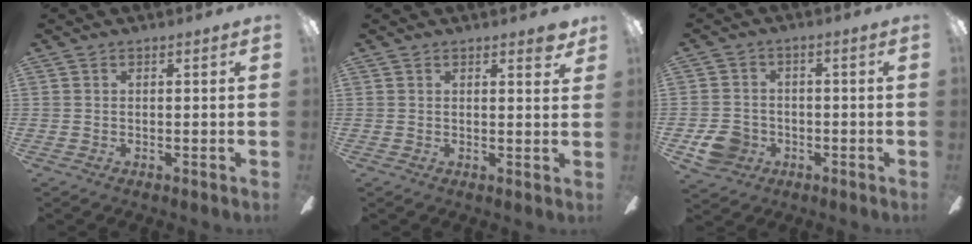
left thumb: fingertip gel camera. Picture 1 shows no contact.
{"total": 2.6, "force": [1.9, 0.7, 1.6], "torque": [-0.011, -0.006, 0.027]}
{"total": 6.6, "force": [-2.5, 5.7, 2.0], "torque": [-0.047, 0.018, -0.045]}